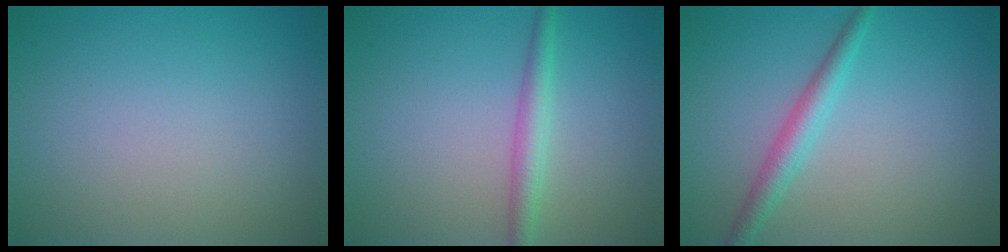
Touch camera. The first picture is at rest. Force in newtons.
{"total": 2.2, "press": 2.2, "slide": 0.1}
{"total": 2.4, "press": 2.4, "slide": 0.1}